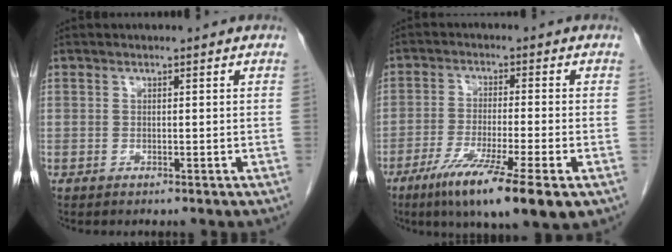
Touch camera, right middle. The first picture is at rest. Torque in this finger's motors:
{"motor_torque": [1.31, -0.83, 0.24, 0.07]}